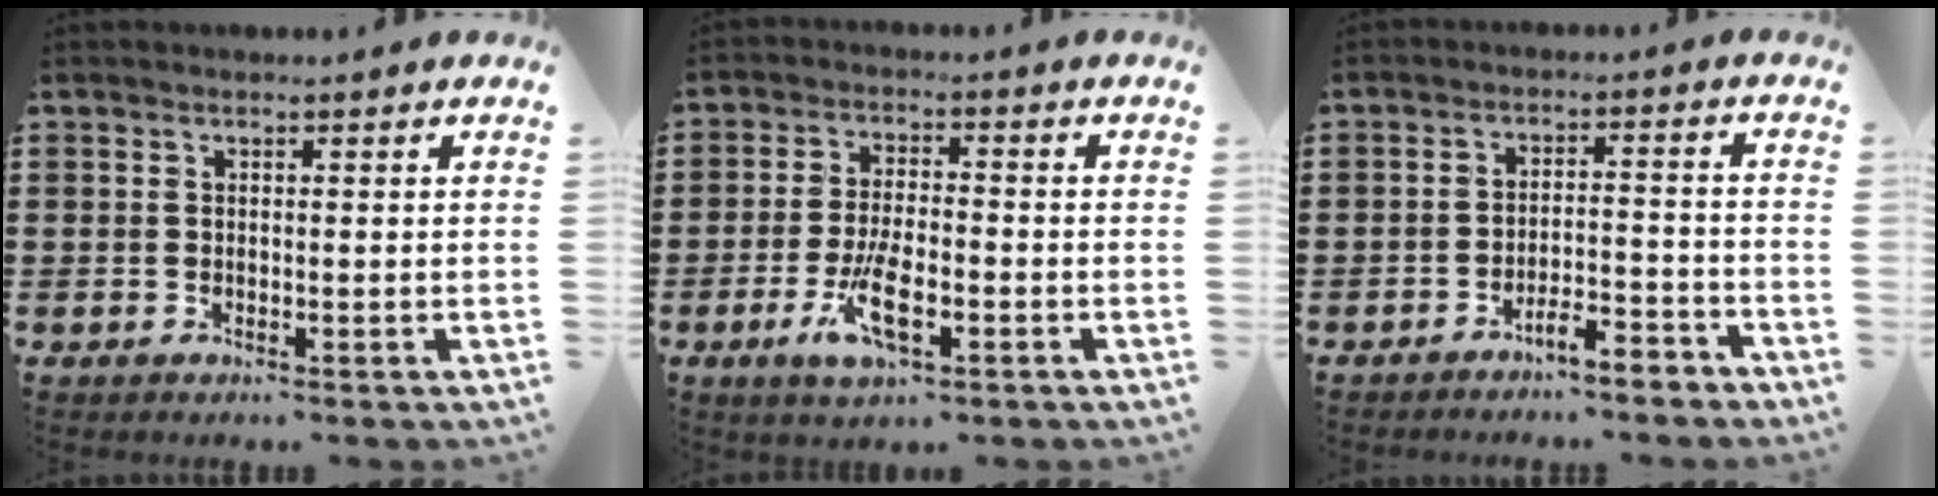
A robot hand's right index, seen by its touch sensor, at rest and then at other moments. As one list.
[{"total": 7.7, "force": [-3.0, 2.7, 6.6], "torque": [-0.146, -0.012, -0.058]}, {"total": 4.5, "force": [-4.1, 0.2, 1.7], "torque": [-0.033, 0.002, -0.081]}]